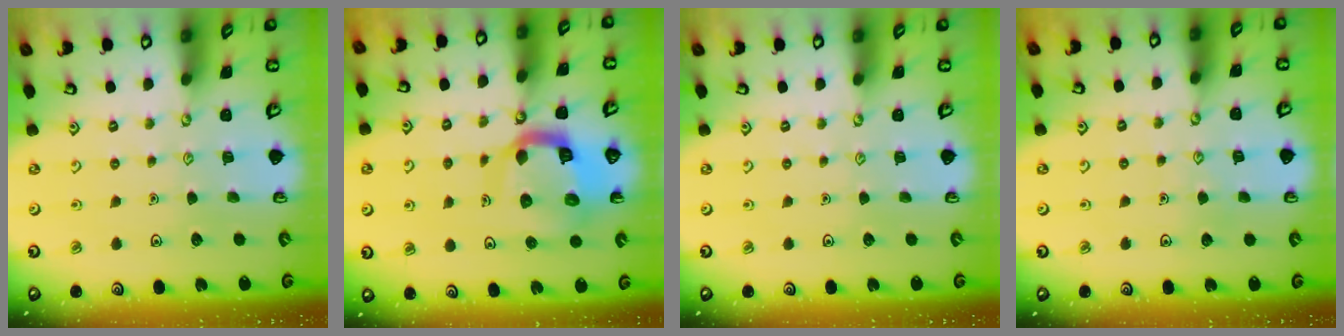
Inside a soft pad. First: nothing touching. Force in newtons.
{"total": 12.1, "press": 12.0, "slide": 1.4}
{"total": 0.0}
{"total": 4.0, "press": 4.0, "slide": 0.2}